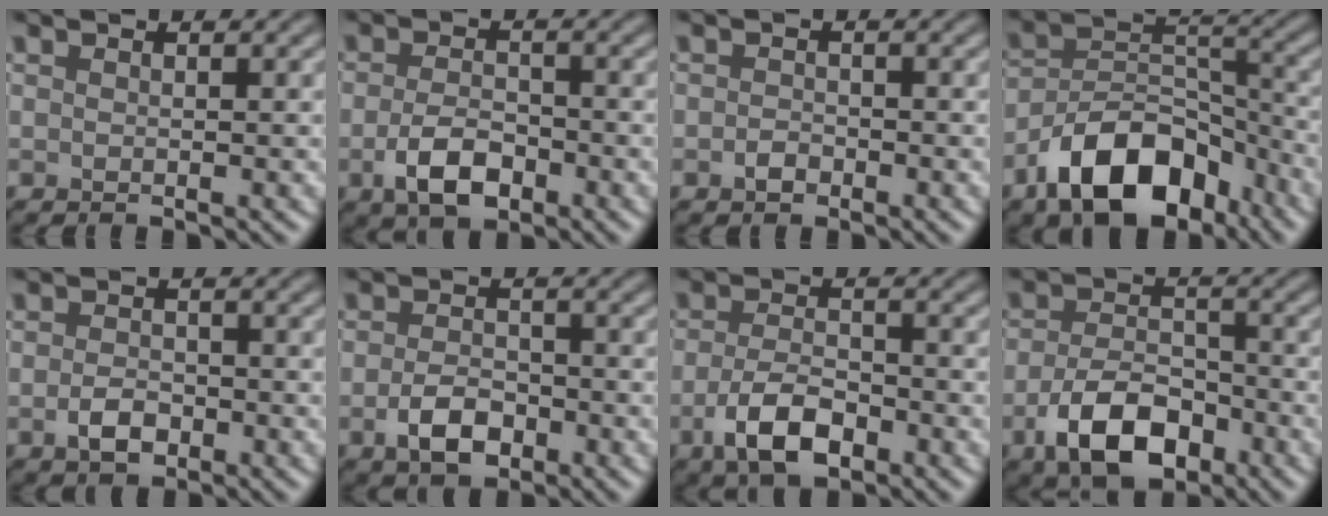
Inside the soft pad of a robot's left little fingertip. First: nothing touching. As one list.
[{"total": 4.2, "force": [-1.9, 2.3, 2.9], "torque": [-0.059, -0.002, -0.039]}, {"total": 1.1, "force": [-0.7, 0.7, 0.6], "torque": [-0.010, 0.000, -0.017]}, {"total": 9.9, "force": [-6.3, 5.2, 5.6], "torque": [-0.091, 0.004, -0.118]}, {"total": 2.5, "force": [-1.0, 1.6, 1.7], "torque": [-0.030, -0.001, -0.024]}, {"total": 3.7, "force": [-1.6, 2.2, 2.4], "torque": [-0.048, -0.002, -0.035]}, {"total": 4.8, "force": [-2.4, 2.2, 3.5], "torque": [-0.072, -0.004, -0.049]}, {"total": 6.6, "force": [-3.3, 3.6, 4.4], "torque": [-0.081, -0.007, -0.061]}]